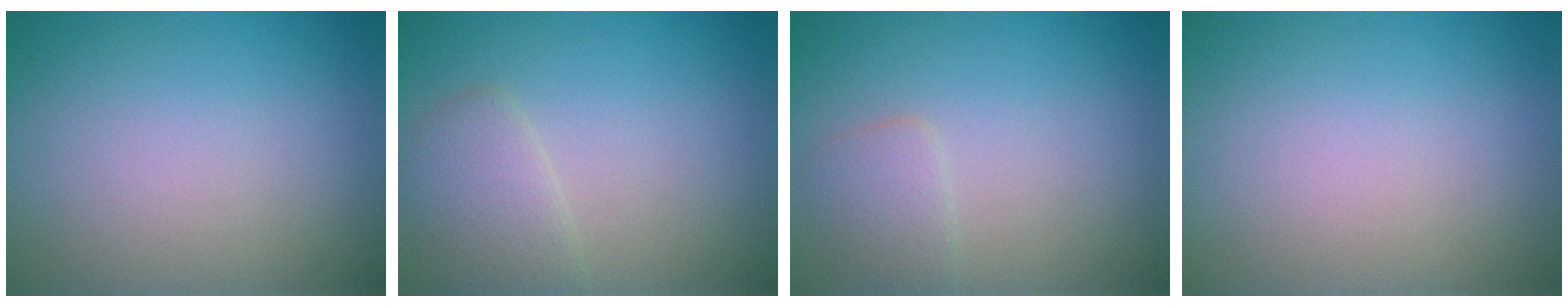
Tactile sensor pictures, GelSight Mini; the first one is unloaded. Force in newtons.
{"total": 2.7, "press": 2.7, "slide": 0.1}
{"total": 1.8, "press": 1.8, "slide": 0.0}
{"total": 0.0}